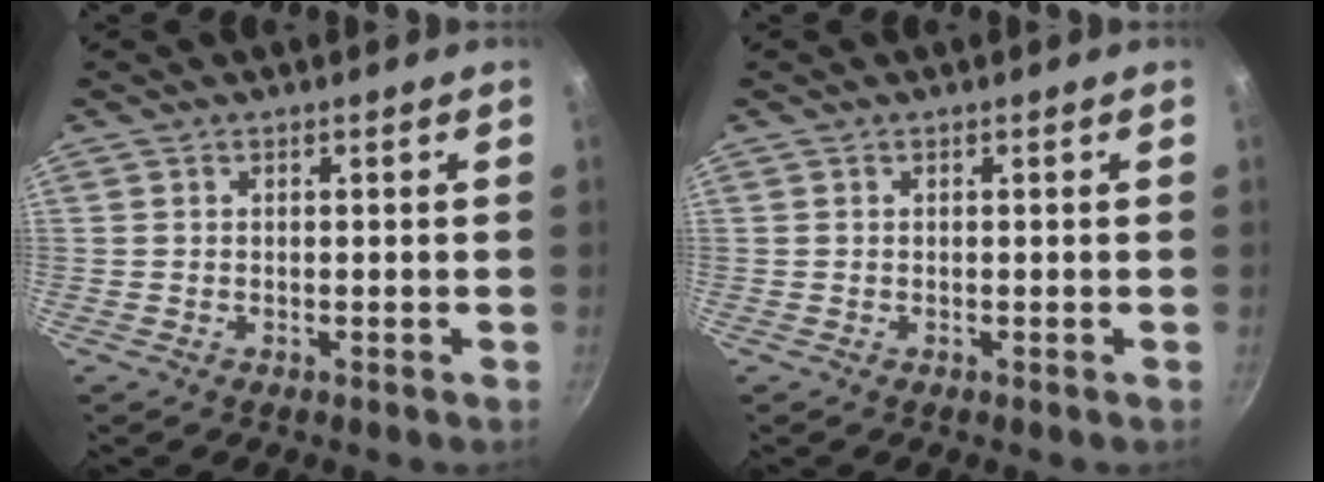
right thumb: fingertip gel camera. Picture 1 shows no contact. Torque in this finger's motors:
{"motor_torque": [-0.05, 0.15, -0.07, -0.15, 0.05]}